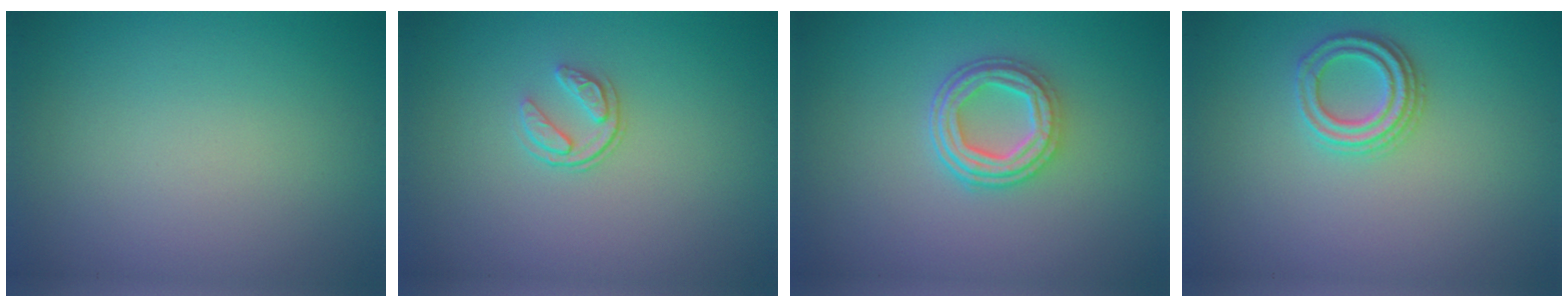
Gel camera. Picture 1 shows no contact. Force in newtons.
{"total": 1.7, "press": 1.1, "slide": 1.3}
{"total": 4.2, "press": 3.2, "slide": 2.7}
{"total": 2.5, "press": 2.4, "slide": 0.4}